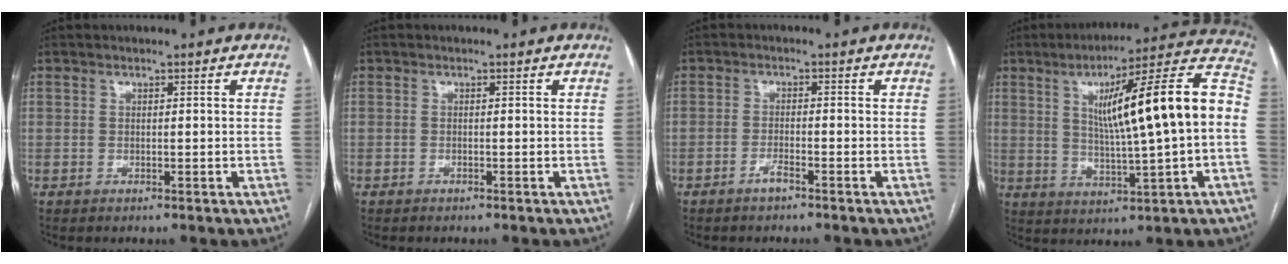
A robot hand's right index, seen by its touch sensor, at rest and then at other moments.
{"total": 0.0}
{"total": 1.8, "force": [-1.4, 0.0, 1.1], "torque": [-0.024, 0.000, -0.028]}
{"total": 19.2, "force": [1.7, 0.6, 19.2], "torque": [-0.281, 0.027, 0.021]}